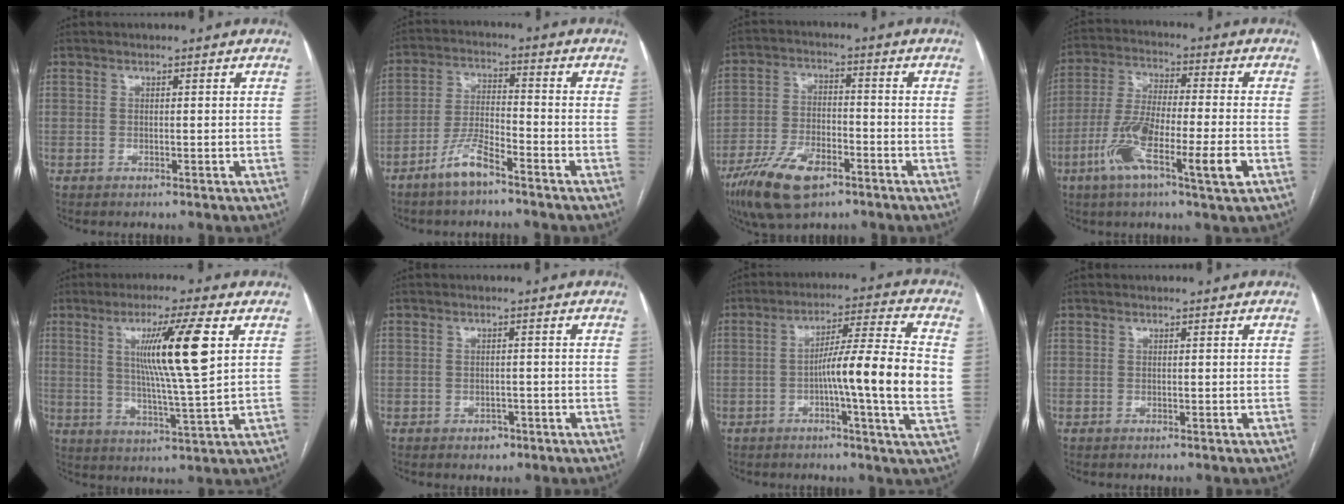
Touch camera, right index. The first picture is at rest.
{"total": 6.4, "force": [-4.7, 1.2, 4.3], "torque": [-0.093, -0.002, -0.093]}
{"total": 11.6, "force": [-7.1, 4.6, 7.9], "torque": [-0.160, -0.007, -0.128]}
{"total": 13.5, "force": [-5.3, 1.5, 12.4], "torque": [-0.239, -0.008, -0.096]}
{"total": 12.0, "force": [3.6, -0.8, 11.5], "torque": [-0.199, -0.005, 0.063]}
{"total": 2.0, "force": [-1.1, 1.4, 0.8], "torque": [-0.009, 0.004, -0.009]}
{"total": 13.7, "force": [-1.3, -0.7, 13.6], "torque": [-0.210, 0.004, -0.031]}
{"total": 0.0}